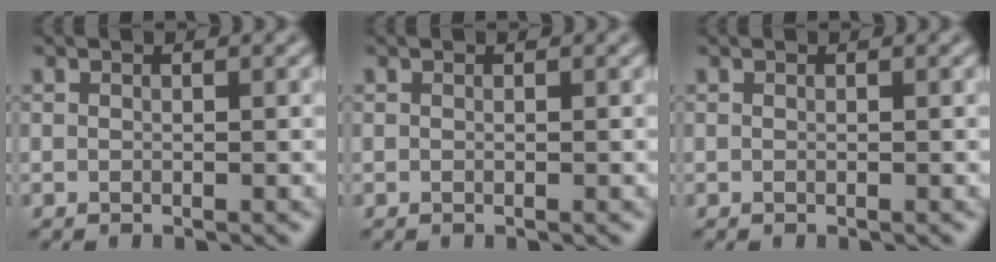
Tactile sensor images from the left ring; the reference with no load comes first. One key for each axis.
{"total": 0.0}
{"total": 0.0}